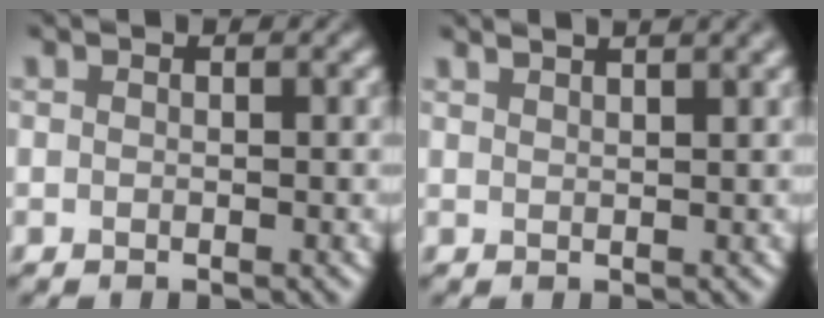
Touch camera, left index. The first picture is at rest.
{"total": 2.5, "force": [2.0, 0.4, 1.4], "torque": [-0.010, 0.016, 0.023]}